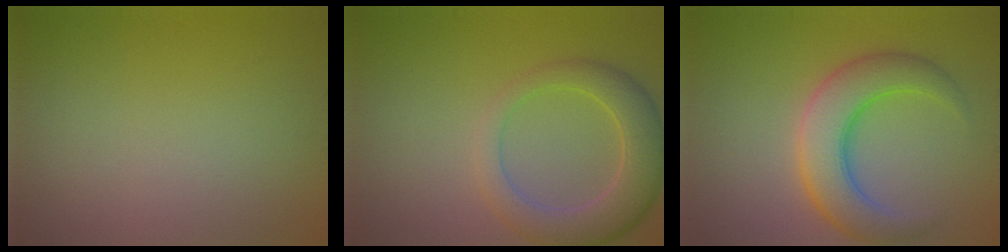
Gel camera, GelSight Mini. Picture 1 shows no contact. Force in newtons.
{"total": 5.3, "press": 5.3, "slide": 0.8}
{"total": 6.4, "press": 6.4, "slide": 0.1}